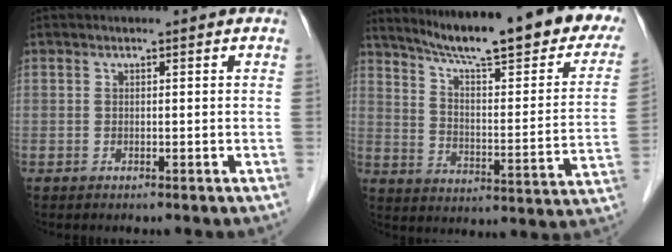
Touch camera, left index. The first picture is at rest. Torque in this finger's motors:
{"motor_torque": [0.31, -0.46, 0.48, 0.11]}